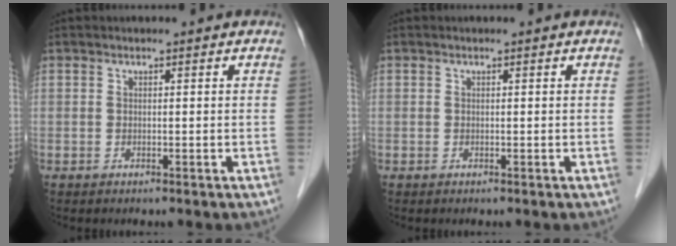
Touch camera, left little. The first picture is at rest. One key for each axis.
{"total": 0.0}